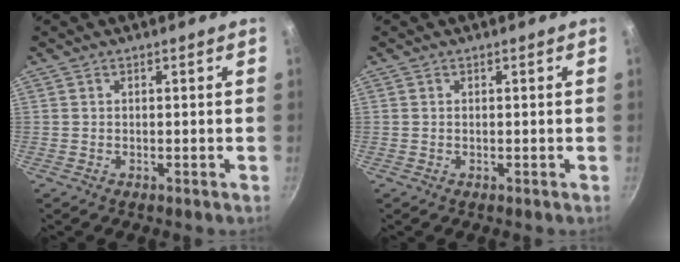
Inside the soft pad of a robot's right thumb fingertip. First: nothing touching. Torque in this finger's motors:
{"motor_torque": [-0.25, 0.00, 0.09, -0.16, 0.03]}